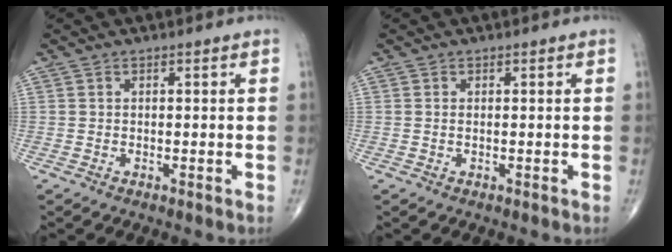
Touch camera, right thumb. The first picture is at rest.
{"total": 0.0}